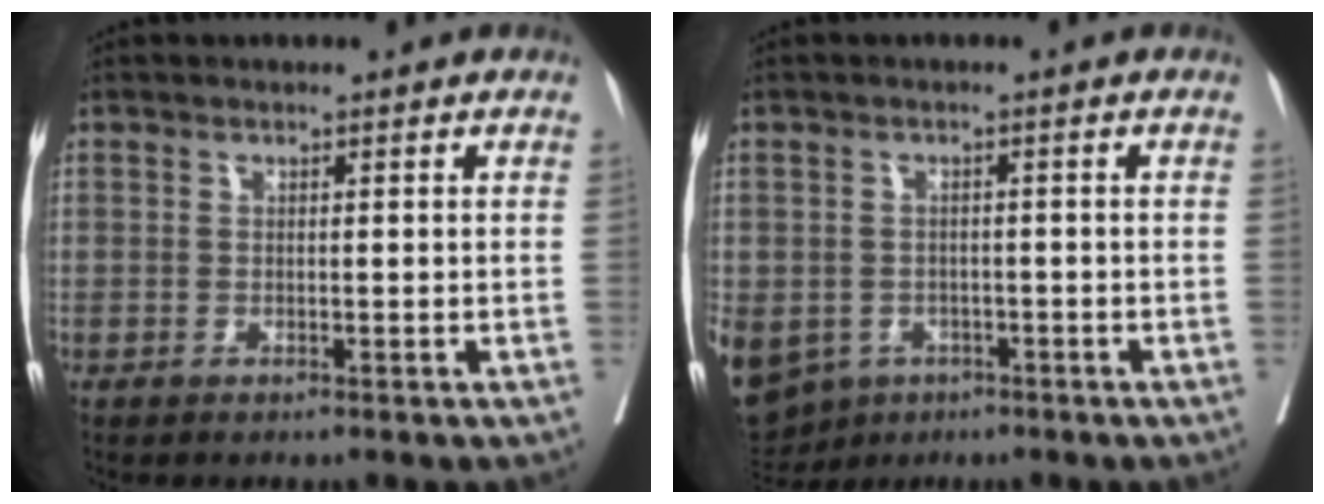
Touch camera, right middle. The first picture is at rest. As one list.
[{"total": 19.0, "force": [-8.7, 15.1, 7.7], "torque": [-0.271, -0.020, -0.118]}]